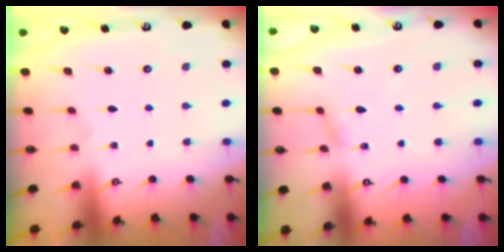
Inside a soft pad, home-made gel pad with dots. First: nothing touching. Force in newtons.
{"total": 2.4, "press": 2.4, "slide": 0.2}